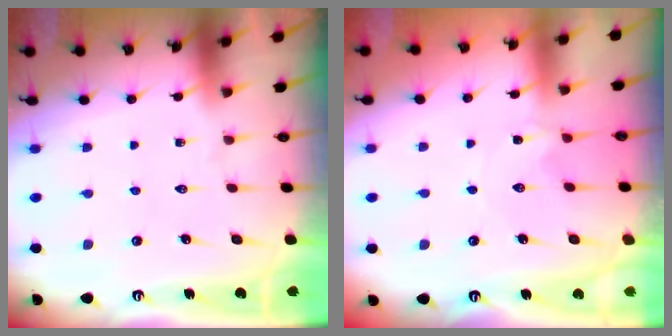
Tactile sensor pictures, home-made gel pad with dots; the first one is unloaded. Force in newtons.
{"total": 0.0}